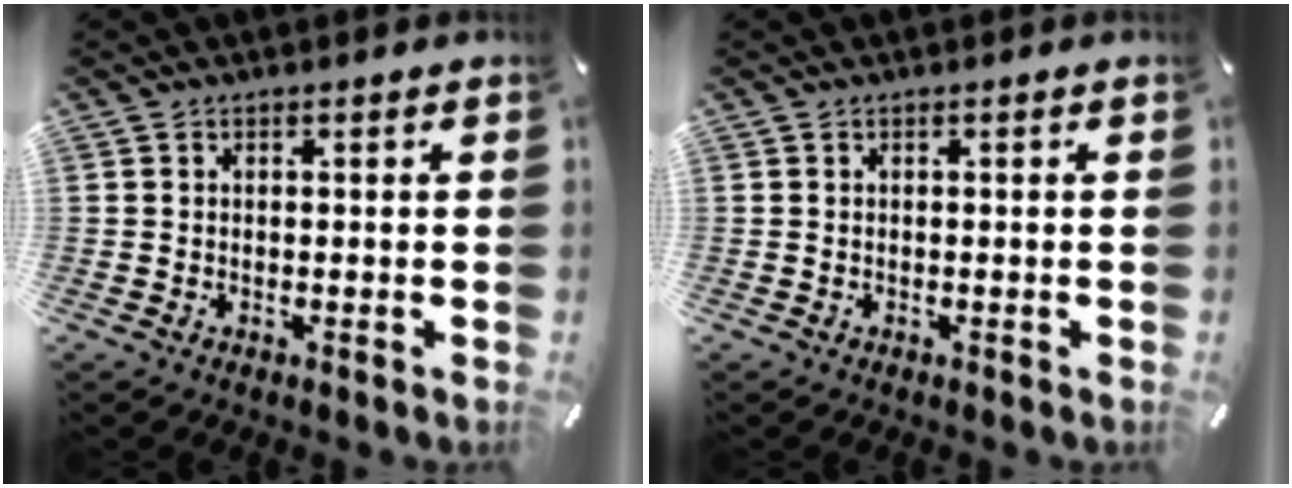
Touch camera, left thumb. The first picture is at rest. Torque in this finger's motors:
{"motor_torque": [0.00, 0.00, 0.01, 0.01, 0.00]}